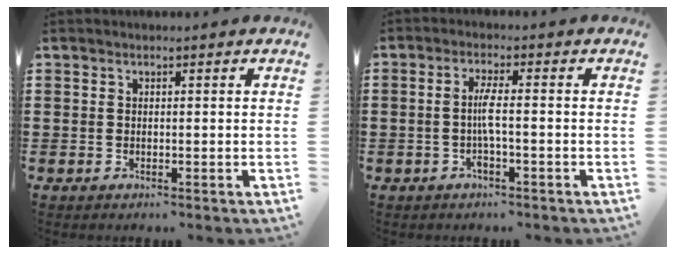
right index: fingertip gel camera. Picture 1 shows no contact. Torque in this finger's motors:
{"motor_torque": [2.14, 0.00, 0.27, 0.12]}